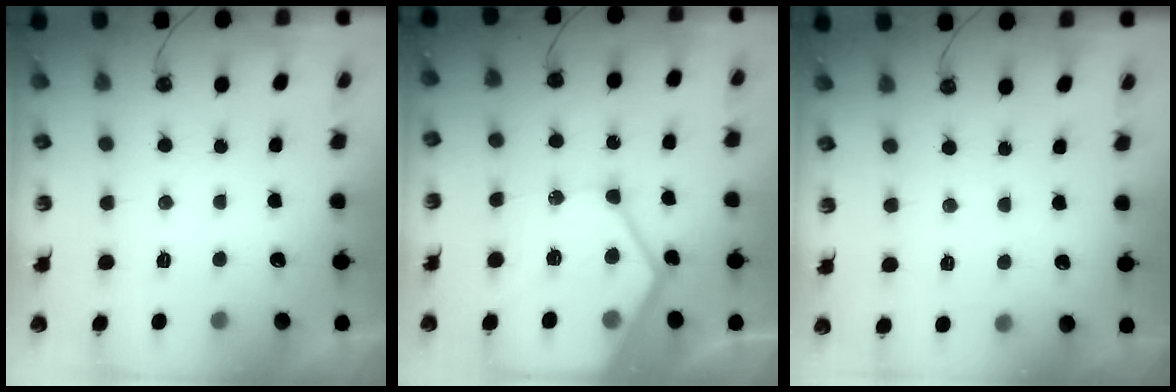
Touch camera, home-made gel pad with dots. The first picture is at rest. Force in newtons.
{"total": 19.5, "press": 19.4, "slide": 1.8}
{"total": 1.9, "press": 1.9, "slide": 0.3}